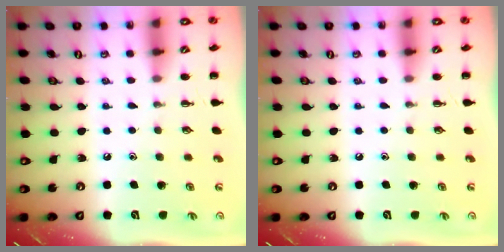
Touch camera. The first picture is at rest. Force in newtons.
{"total": 0.0}